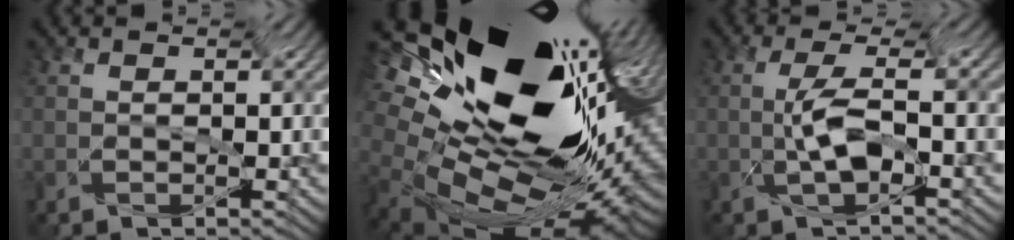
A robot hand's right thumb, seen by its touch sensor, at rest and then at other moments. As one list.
[{"total": 16.0, "force": [1.6, 8.9, 13.2], "torque": [-0.255, 0.005, 0.031]}, {"total": 4.0, "force": [-3.3, -0.7, 2.2], "torque": [-0.050, 0.008, -0.053]}]